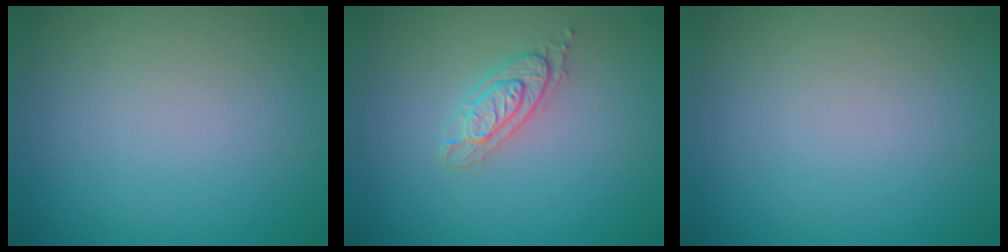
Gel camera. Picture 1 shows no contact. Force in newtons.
{"total": 2.1, "press": 2.0, "slide": 0.4}
{"total": 0.0}